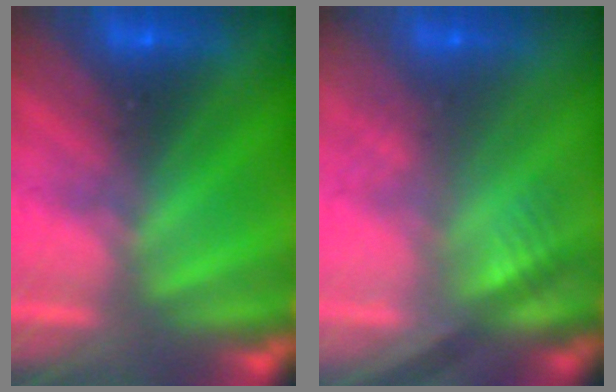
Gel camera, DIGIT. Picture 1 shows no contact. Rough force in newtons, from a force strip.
{"total": 2.7}